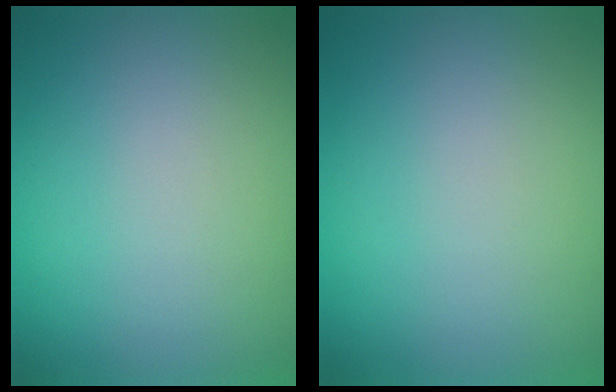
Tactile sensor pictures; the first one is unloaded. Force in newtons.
{"total": 0.0}